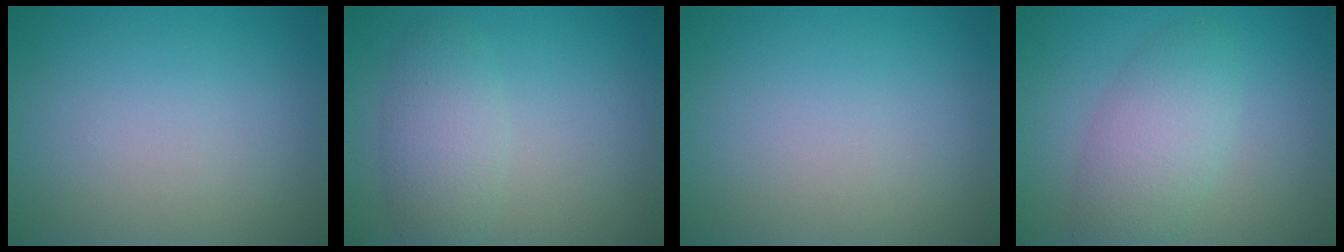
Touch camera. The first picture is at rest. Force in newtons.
{"total": 3.3, "press": 3.3, "slide": 0.3}
{"total": 0.0}
{"total": 4.4, "press": 4.4, "slide": 0.2}